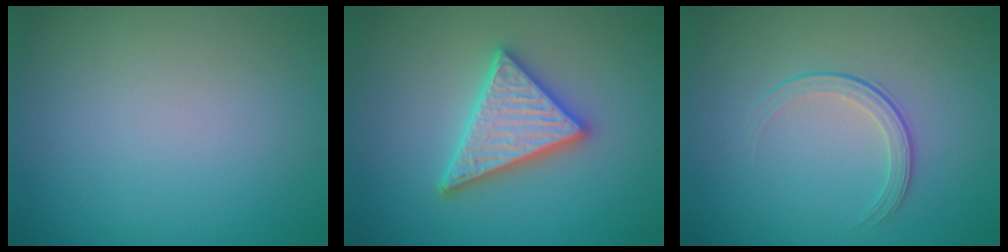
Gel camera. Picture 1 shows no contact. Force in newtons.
{"total": 4.9, "press": 4.8, "slide": 0.7}
{"total": 1.9, "press": 1.3, "slide": 1.5}